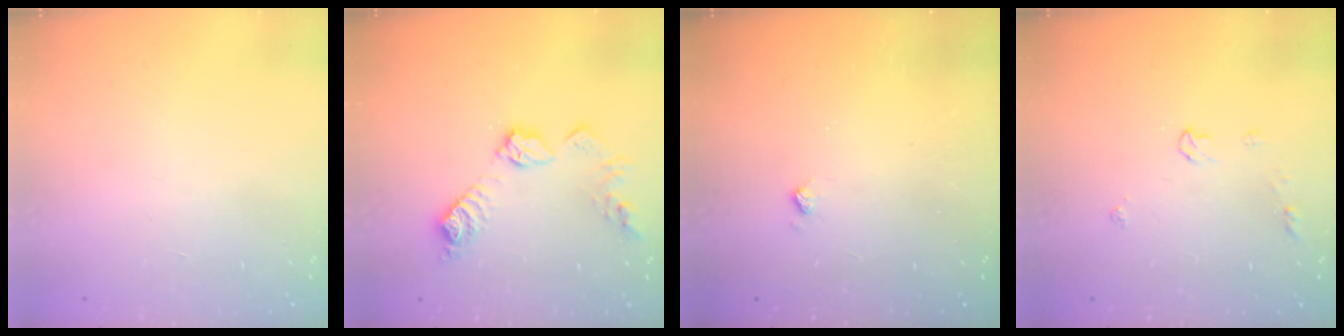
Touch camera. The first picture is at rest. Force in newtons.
{"total": 12.9, "press": 12.9, "slide": 0.7}
{"total": 3.4, "press": 3.3, "slide": 0.7}
{"total": 3.9, "press": 3.9, "slide": 0.7}